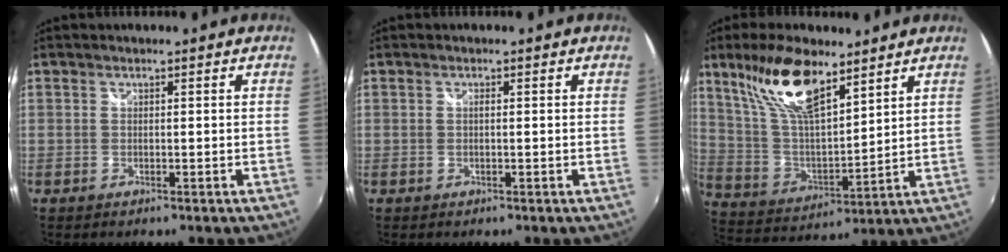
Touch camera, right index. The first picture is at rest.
{"total": 0.5, "force": [-0.1, 0.1, 0.5], "torque": [-0.010, 0.002, -0.003]}
{"total": 16.7, "force": [10.9, 5.7, 11.3], "torque": [-0.219, 0.019, 0.219]}